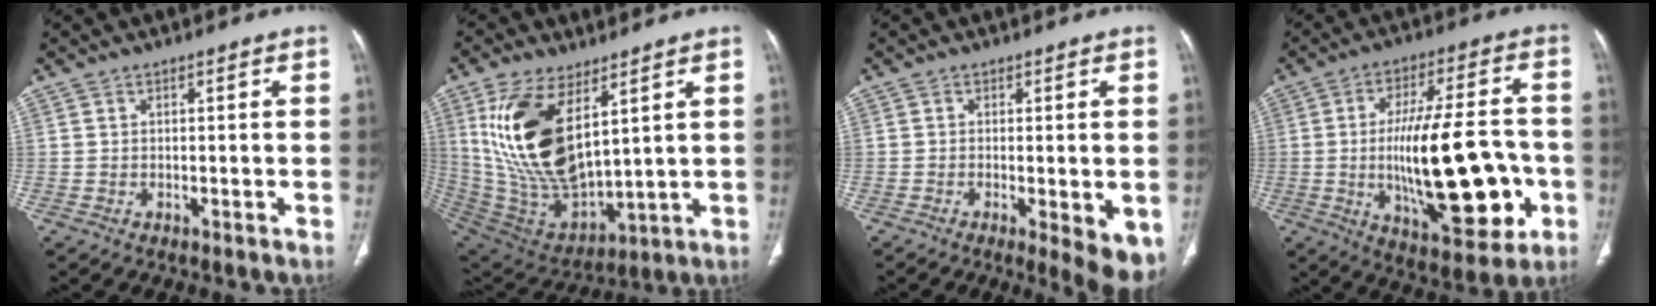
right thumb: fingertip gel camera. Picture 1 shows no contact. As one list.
[{"total": 20.3, "force": [7.4, 9.6, 16.4], "torque": [-0.308, -0.033, 0.161]}, {"total": 8.0, "force": [-2.5, 2.3, 7.3], "torque": [-0.094, -0.018, -0.034]}, {"total": 24.0, "force": [-4.1, 9.4, 21.7], "torque": [-0.327, 0.015, -0.044]}]